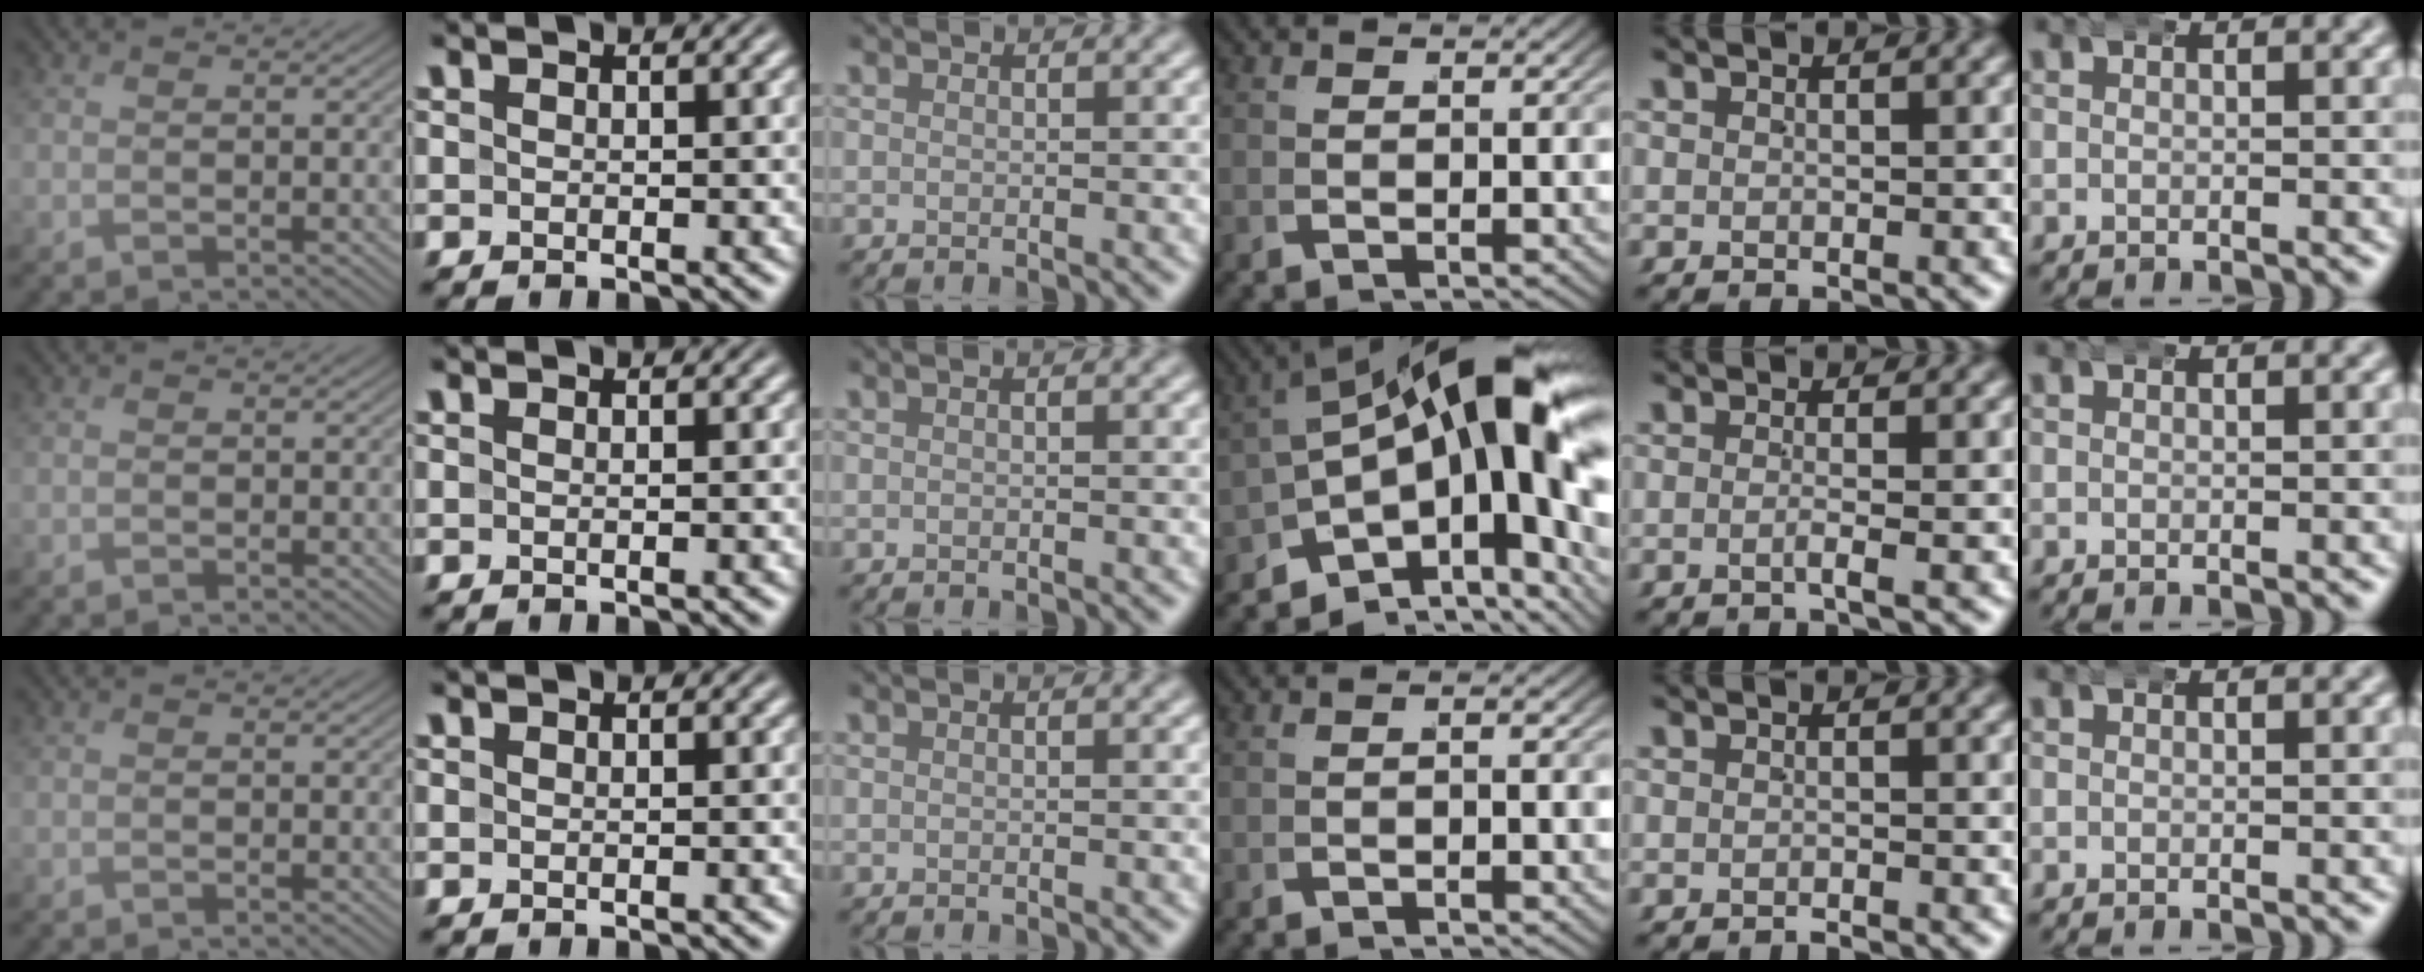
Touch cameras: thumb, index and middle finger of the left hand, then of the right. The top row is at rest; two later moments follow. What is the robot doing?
{"motion": "wrap", "object": "aluminum foil"}